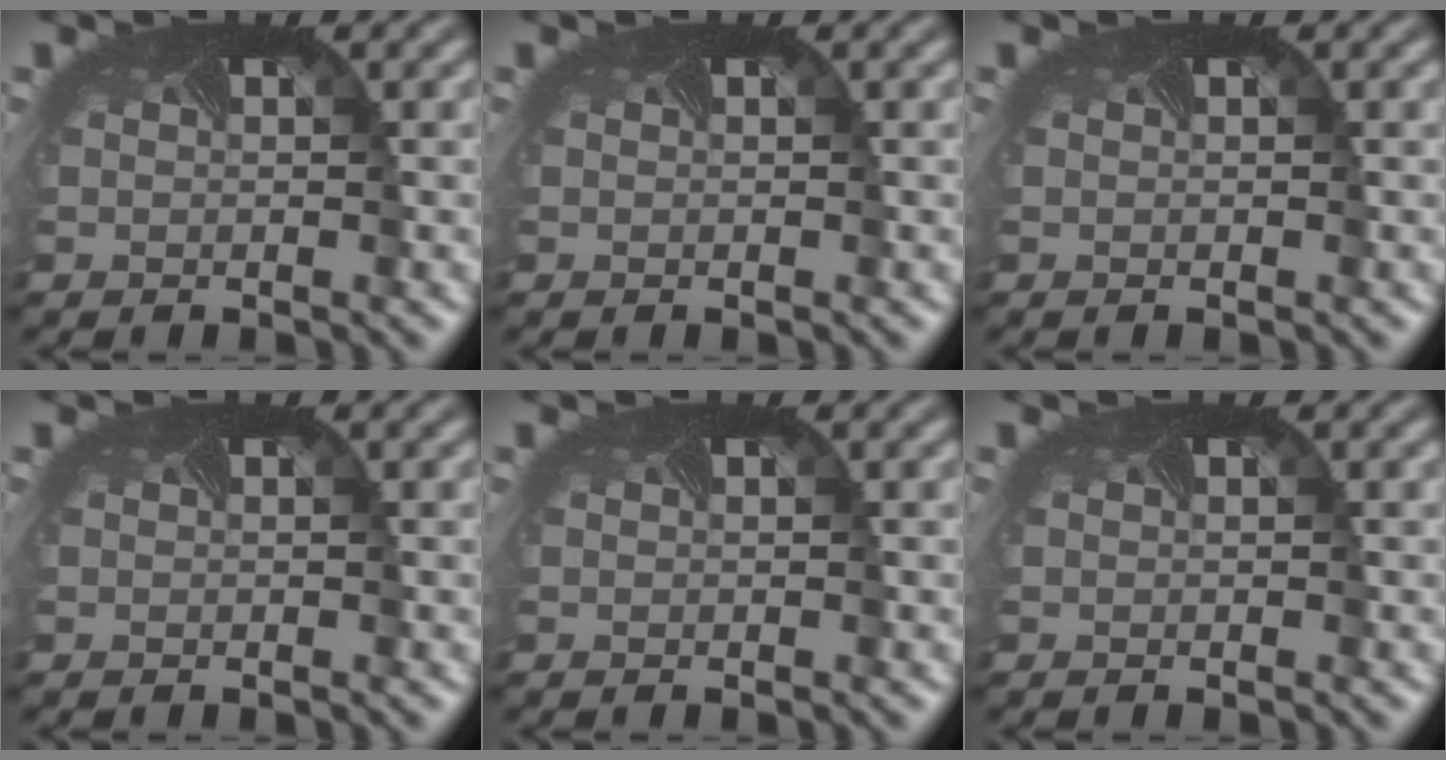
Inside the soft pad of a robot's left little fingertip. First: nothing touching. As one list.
[{"total": 0.0}, {"total": 0.0}, {"total": 0.0}, {"total": 0.0}, {"total": 0.0}]